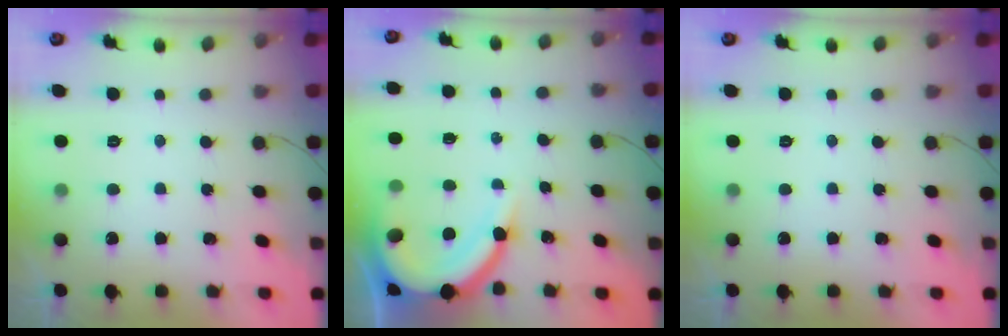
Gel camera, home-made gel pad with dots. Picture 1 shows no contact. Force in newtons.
{"total": 11.3, "press": 11.2, "slide": 1.2}
{"total": 0.0}